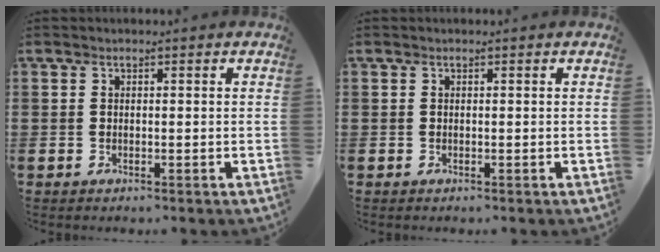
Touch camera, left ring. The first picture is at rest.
{"total": 0.0}